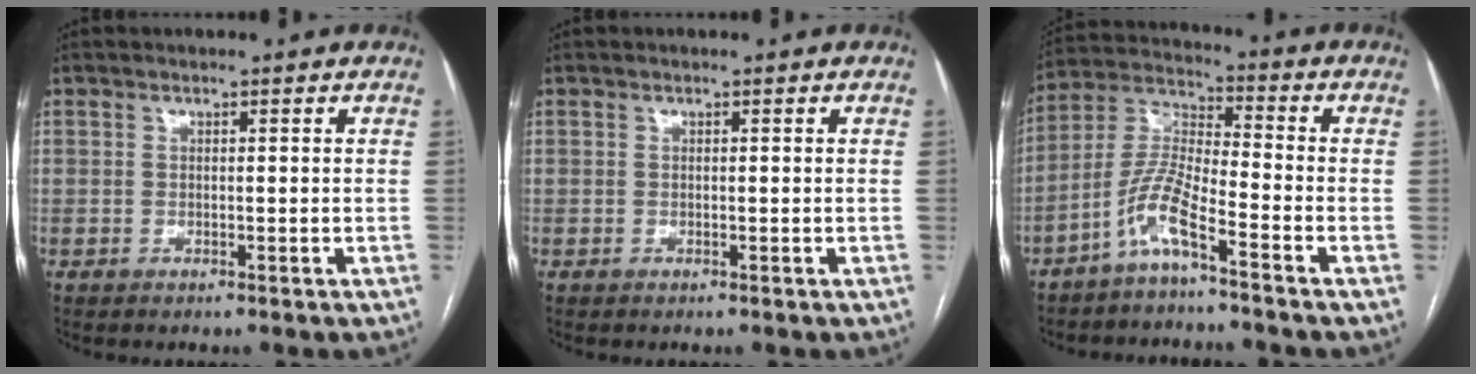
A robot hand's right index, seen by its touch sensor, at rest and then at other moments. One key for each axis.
{"total": 0.0}
{"total": 7.7, "fx": -5.0, "fy": 0.3, "fz": 5.8, "tx": -0.135, "ty": -0.001, "tz": -0.109}